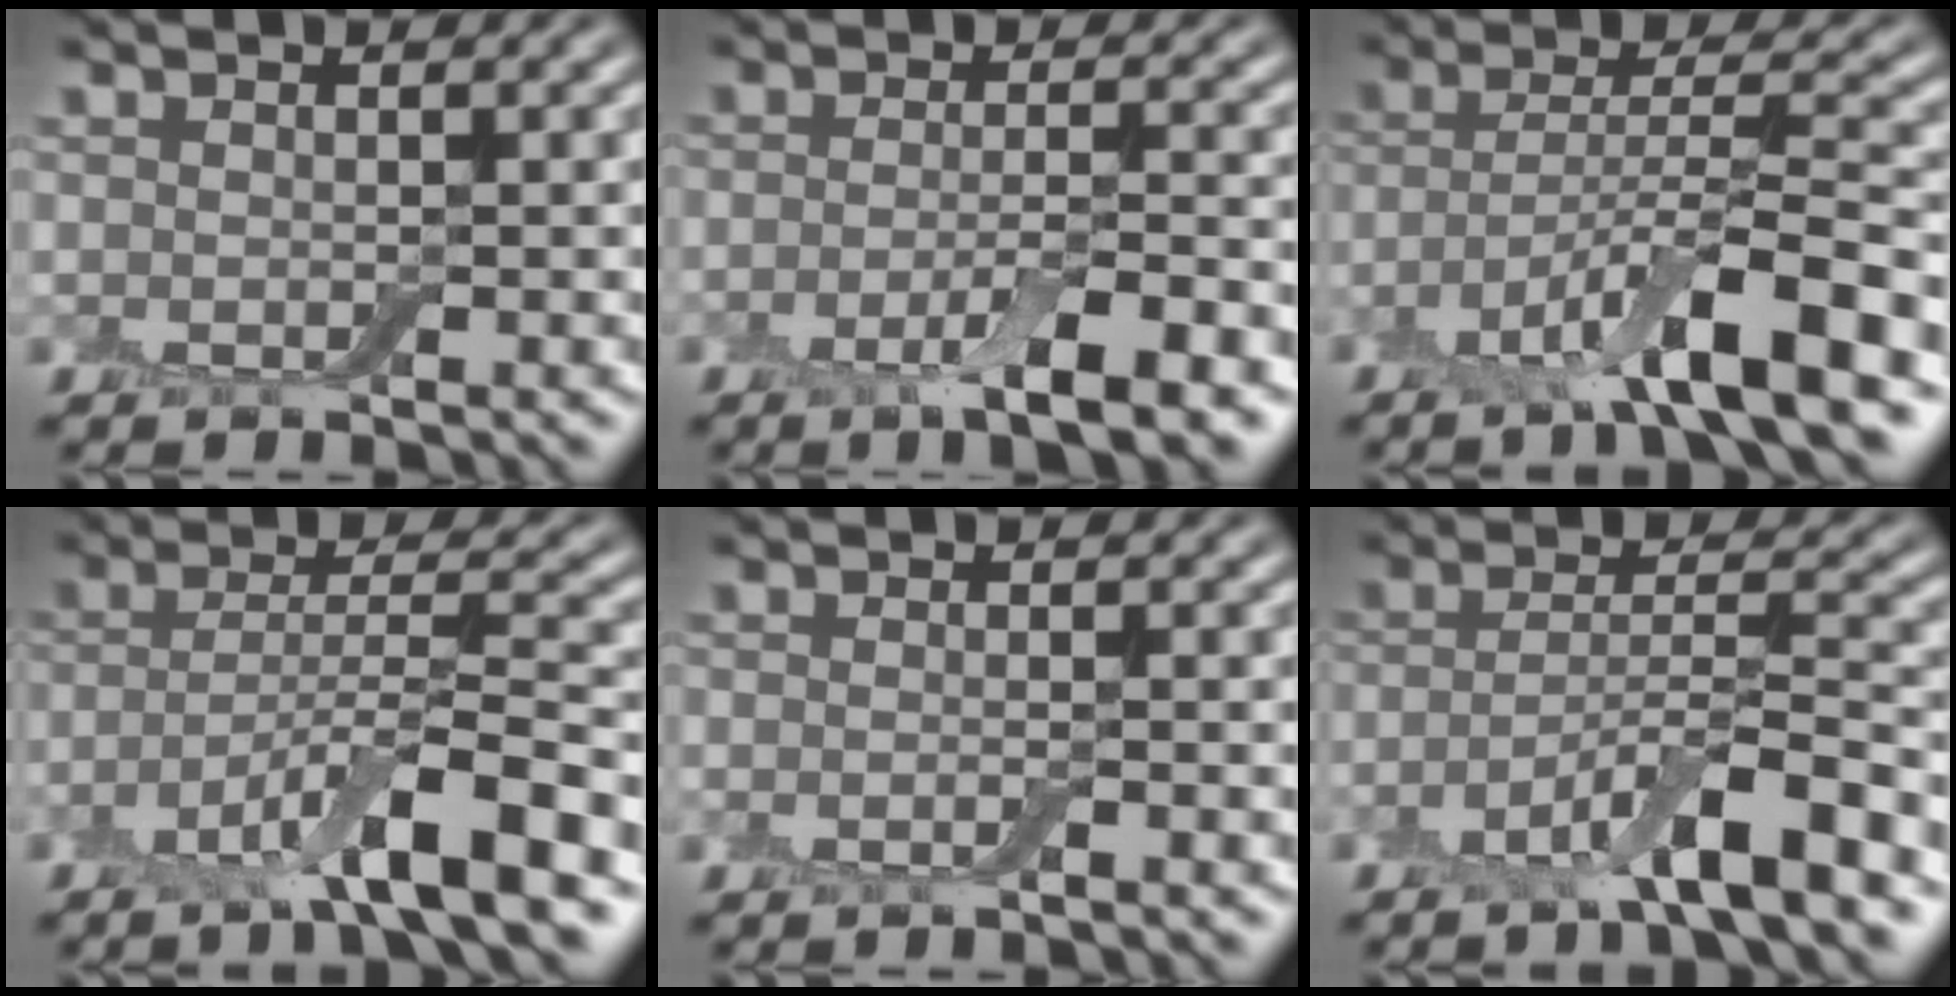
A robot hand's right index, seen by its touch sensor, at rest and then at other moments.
{"total": 4.5, "force": [-2.4, 0.8, 3.7], "torque": [-0.068, -0.004, -0.042]}
{"total": 8.1, "force": [-4.5, 1.2, 6.6], "torque": [-0.114, 0.005, -0.086]}
{"total": 7.3, "force": [-4.2, 1.0, 5.9], "torque": [-0.100, 0.005, -0.081]}
{"total": 0.9, "force": [-0.6, -0.1, 0.6], "torque": [-0.011, -0.004, -0.012]}
{"total": 6.3, "force": [-4.0, 0.8, 4.8], "torque": [-0.081, 0.005, -0.076]}